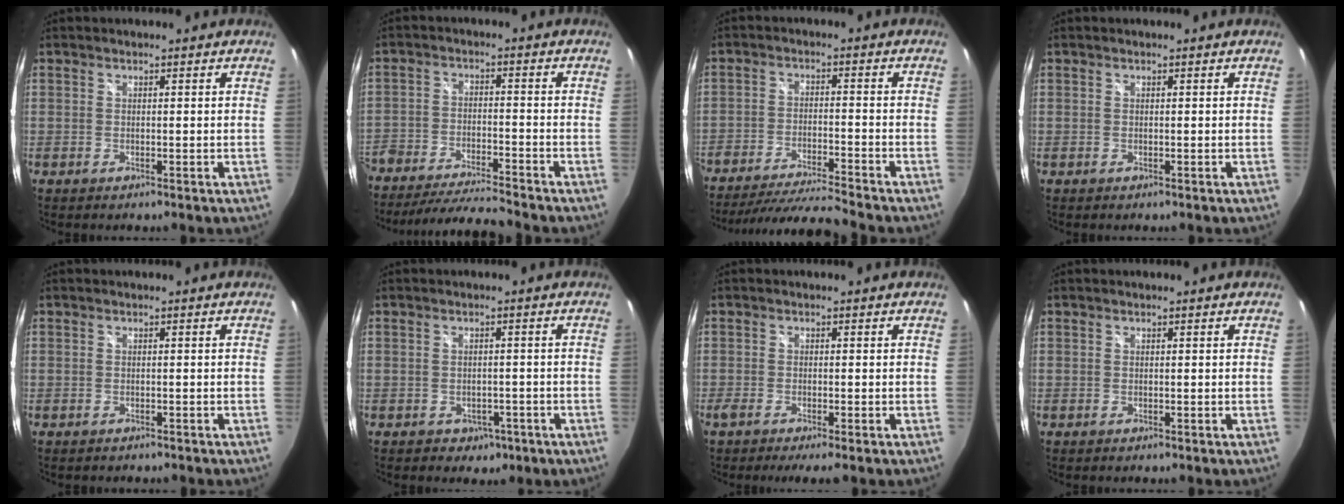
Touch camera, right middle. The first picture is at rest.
{"total": 14.2, "force": [-12.5, 2.5, 6.3], "torque": [-0.148, -0.021, -0.215]}
{"total": 12.5, "force": [-11.6, -0.4, 4.7], "torque": [-0.103, -0.014, -0.198]}
{"total": 0.0}
{"total": 1.5, "force": [-1.4, 0.6, 0.4], "torque": [-0.013, -0.008, -0.018]}
{"total": 3.8, "force": [-1.9, 3.0, 1.3], "torque": [-0.033, -0.002, -0.018]}
{"total": 3.9, "force": [-3.0, -0.1, 2.4], "torque": [-0.050, -0.020, -0.053]}
{"total": 0.0}